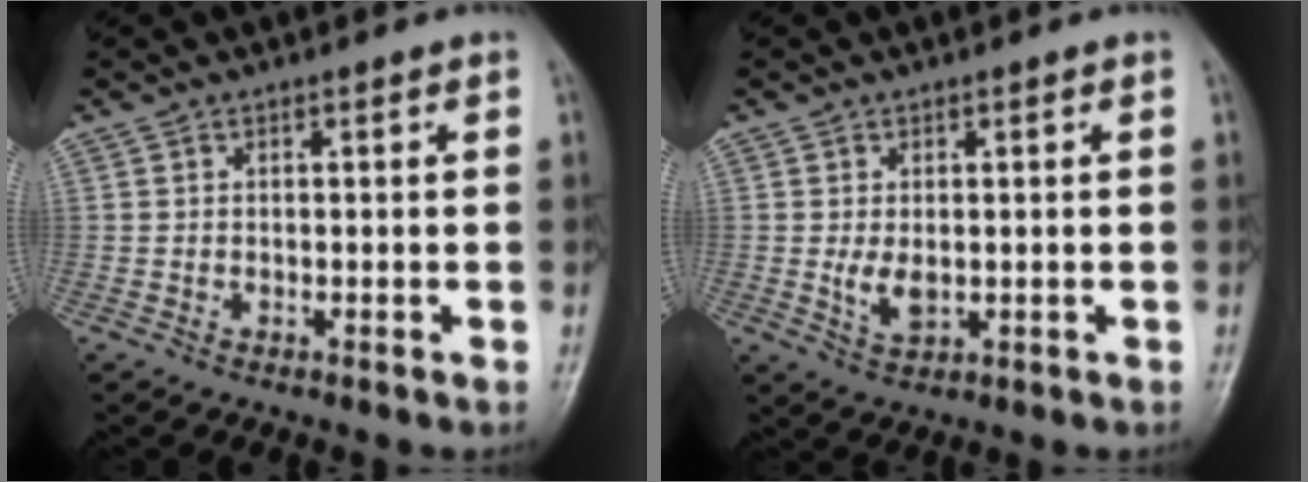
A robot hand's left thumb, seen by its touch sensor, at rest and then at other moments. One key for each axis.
{"total": 3.9, "fx": 0.0, "fy": 2.2, "fz": 3.2, "tx": -0.053, "ty": -0.010, "tz": 0.008}